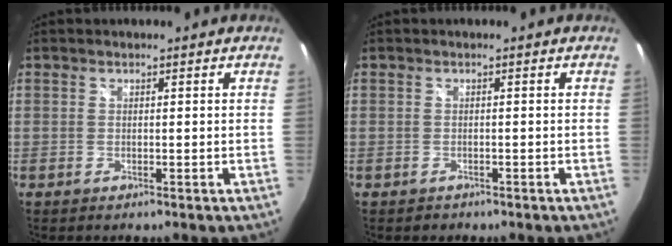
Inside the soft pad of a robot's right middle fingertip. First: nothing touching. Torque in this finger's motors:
{"motor_torque": [0.33, -0.39, 0.08, 0.01]}